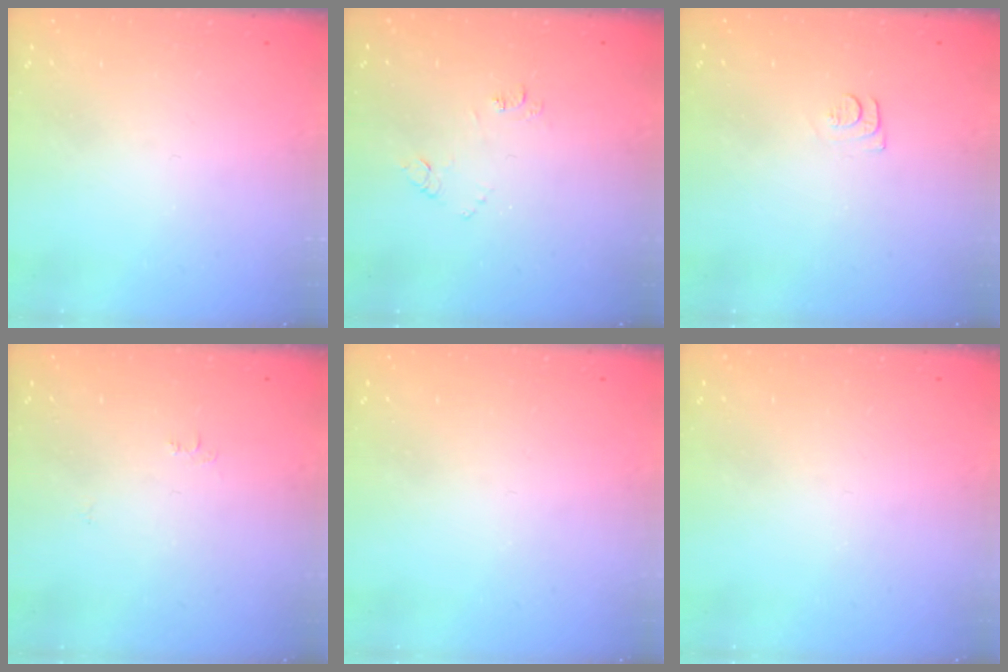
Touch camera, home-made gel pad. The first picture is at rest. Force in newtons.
{"total": 7.9, "press": 7.9, "slide": 0.6}
{"total": 5.9, "press": 5.8, "slide": 0.7}
{"total": 4.3, "press": 4.3, "slide": 0.6}
{"total": 0.0}
{"total": 0.0}